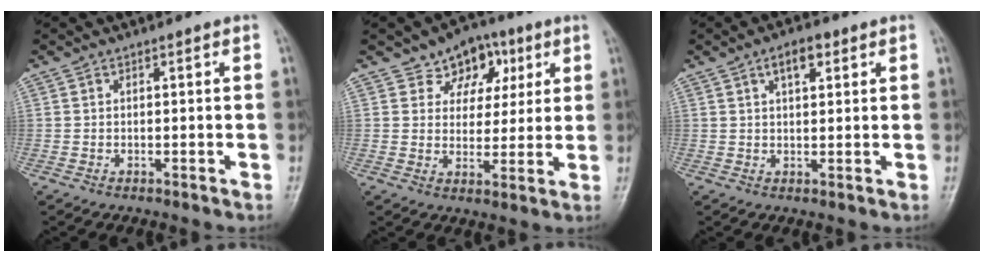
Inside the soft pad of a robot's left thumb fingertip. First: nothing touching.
{"total": 9.2, "force": [4.7, 6.8, 4.1], "torque": [-0.014, -0.013, 0.070]}
{"total": 4.5, "force": [2.2, 2.2, 3.3], "torque": [-0.044, -0.002, 0.033]}